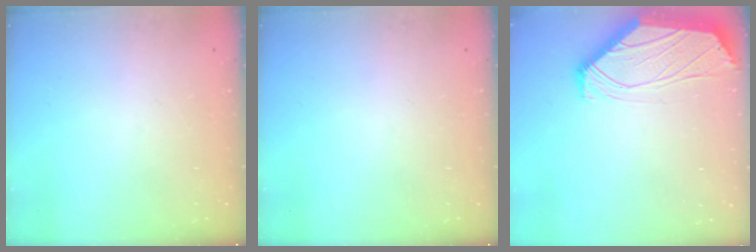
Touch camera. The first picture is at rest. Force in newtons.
{"total": 0.0}
{"total": 0.8, "press": 0.8, "slide": 0.1}